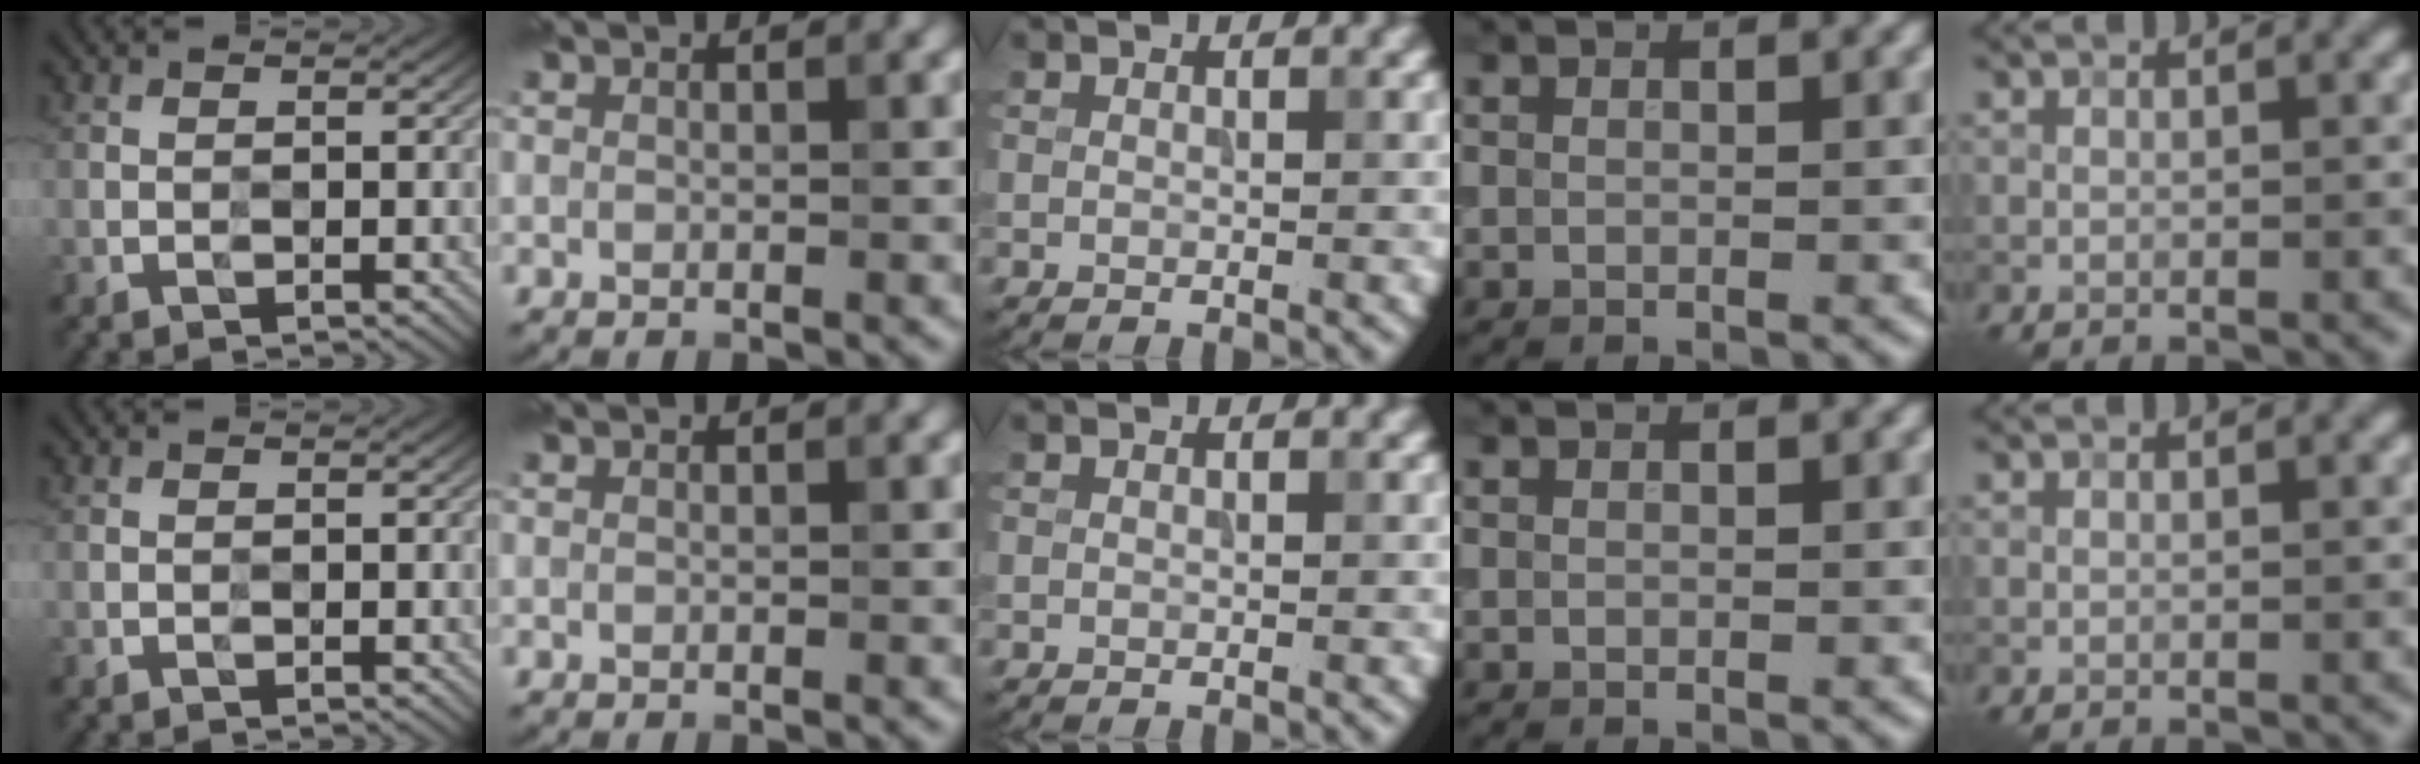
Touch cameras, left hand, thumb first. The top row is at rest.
{}